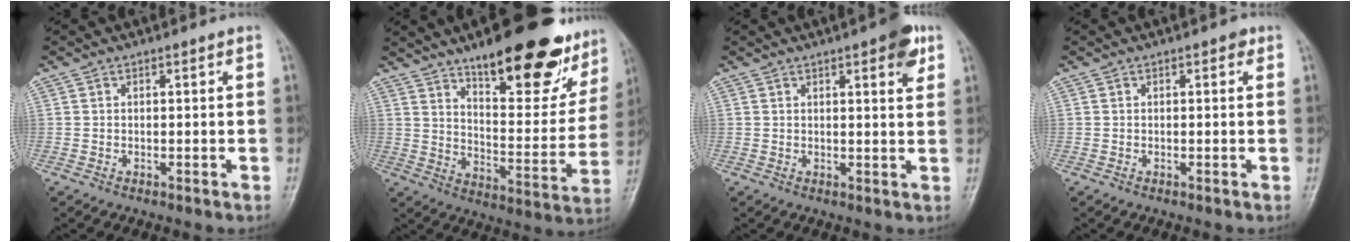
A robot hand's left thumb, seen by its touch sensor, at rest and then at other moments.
{"total": 24.6, "force": [16.2, 8.4, 16.5], "torque": [-0.175, -0.072, 0.237]}
{"total": 5.4, "force": [2.8, 1.5, 4.3], "torque": [-0.044, -0.009, 0.029]}
{"total": 0.9, "force": [0.3, 0.6, 0.6], "torque": [0.002, 0.002, -0.001]}